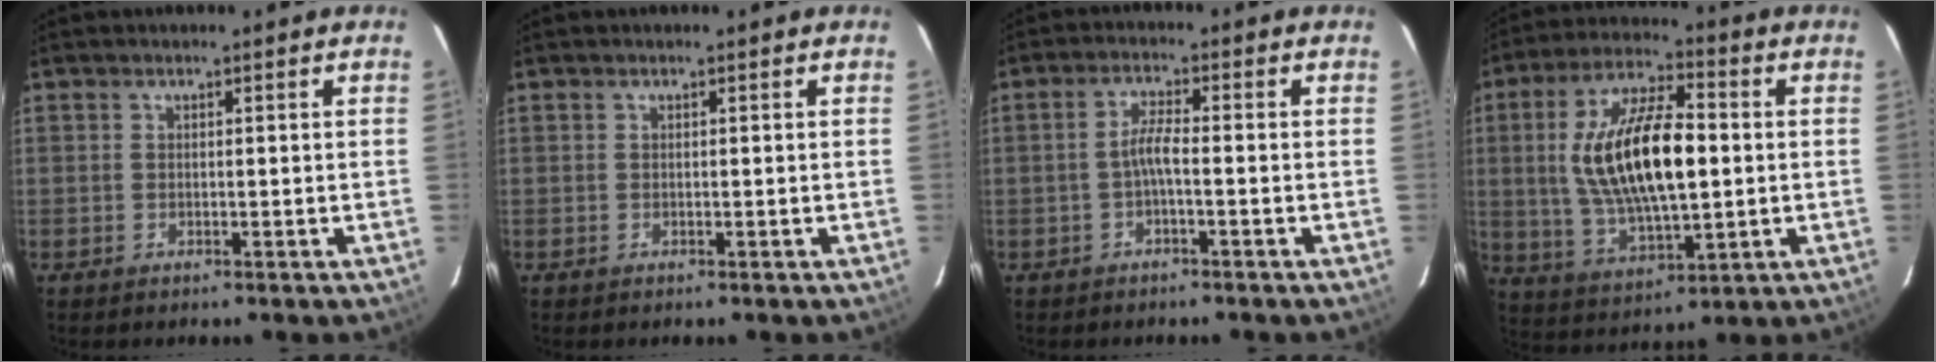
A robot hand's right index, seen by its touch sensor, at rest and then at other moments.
{"total": 0.0}
{"total": 2.9, "force": [-1.2, 0.1, 2.6], "torque": [-0.056, 0.005, -0.024]}
{"total": 18.5, "force": [1.1, 7.5, 16.9], "torque": [-0.325, 0.008, 0.030]}